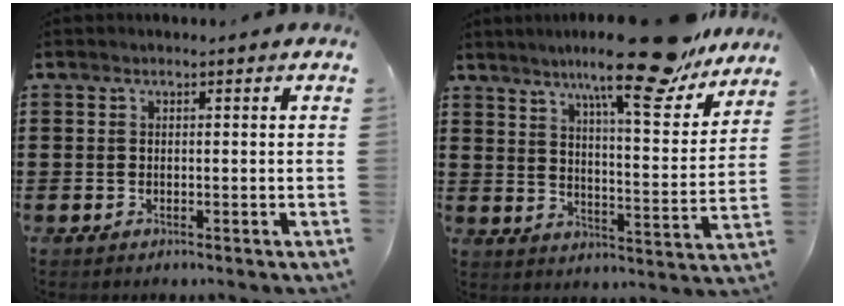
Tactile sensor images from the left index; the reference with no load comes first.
{"total": 14.6, "force": [11.8, 1.1, 8.5], "torque": [-0.142, -0.067, 0.191]}